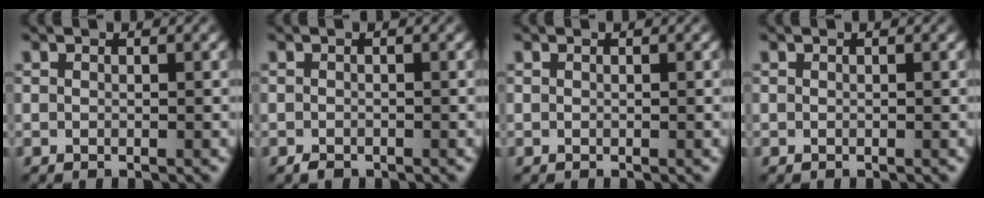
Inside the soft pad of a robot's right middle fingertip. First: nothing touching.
{"total": 0.7, "force": [-0.6, 0.4, 0.2], "torque": [-0.003, -0.003, -0.011]}
{"total": 0.0}
{"total": 0.0}